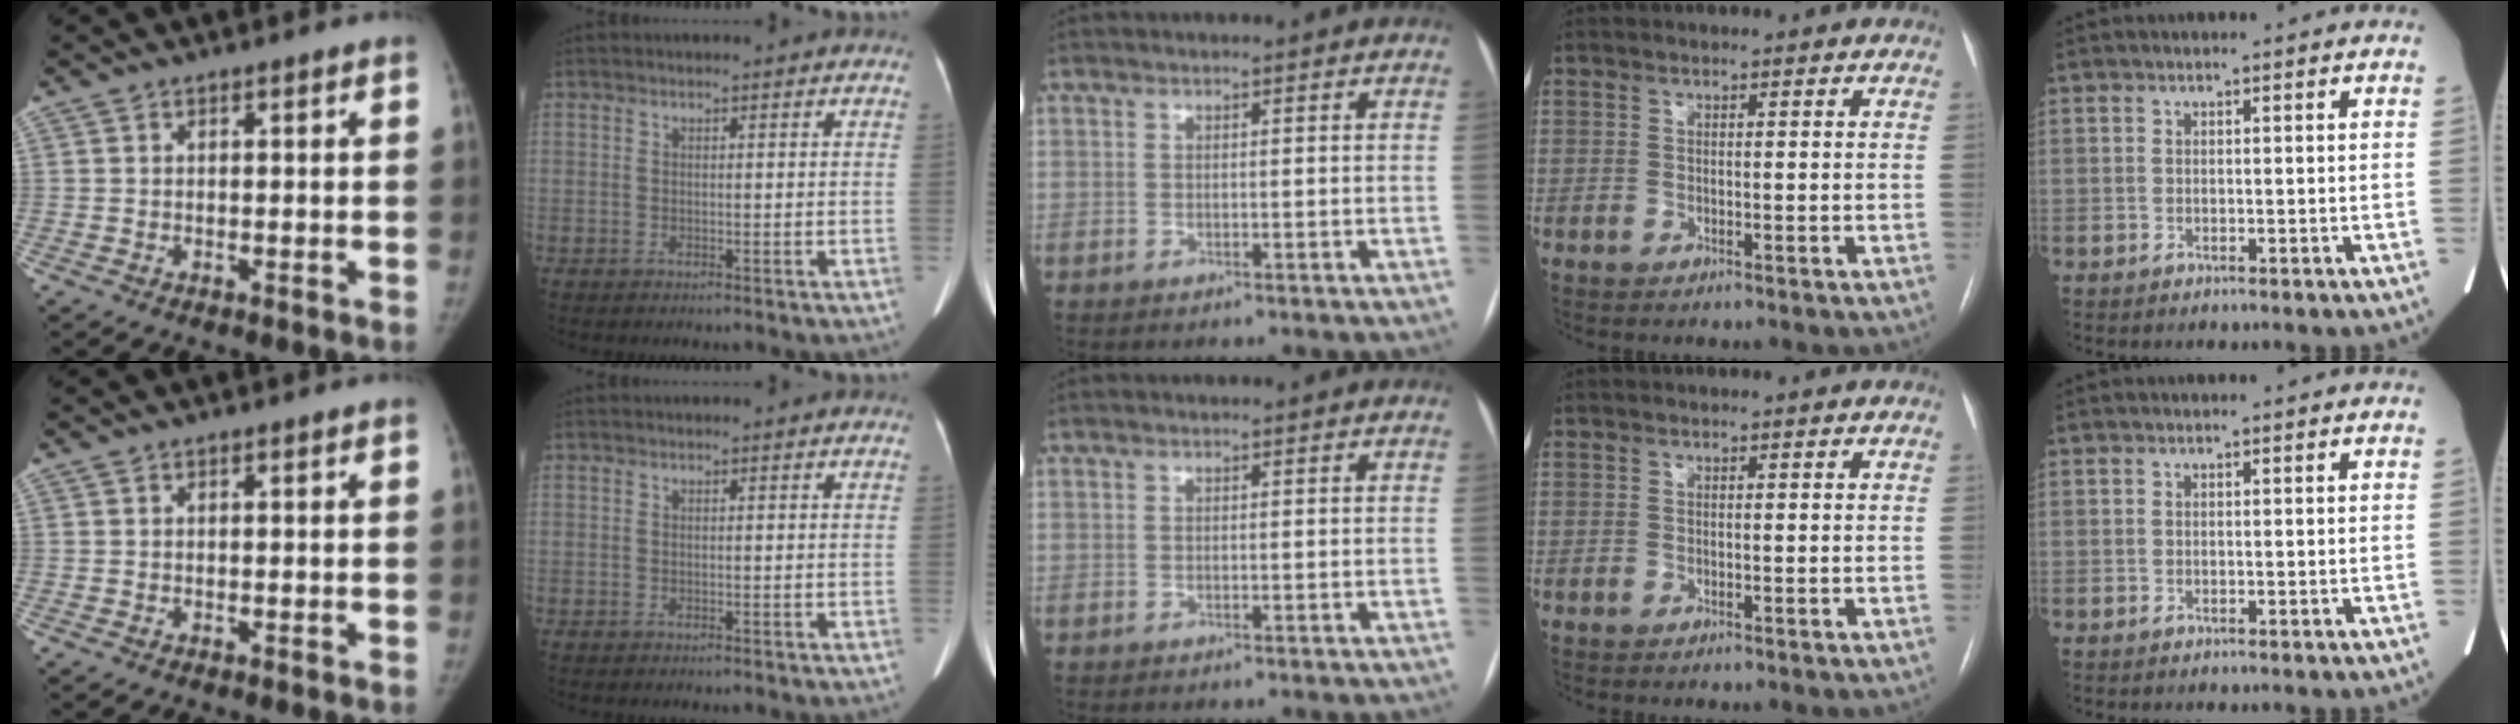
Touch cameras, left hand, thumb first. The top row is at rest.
{}